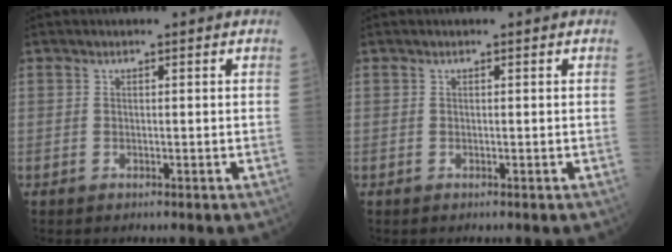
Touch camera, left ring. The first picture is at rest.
{"total": 0.0}